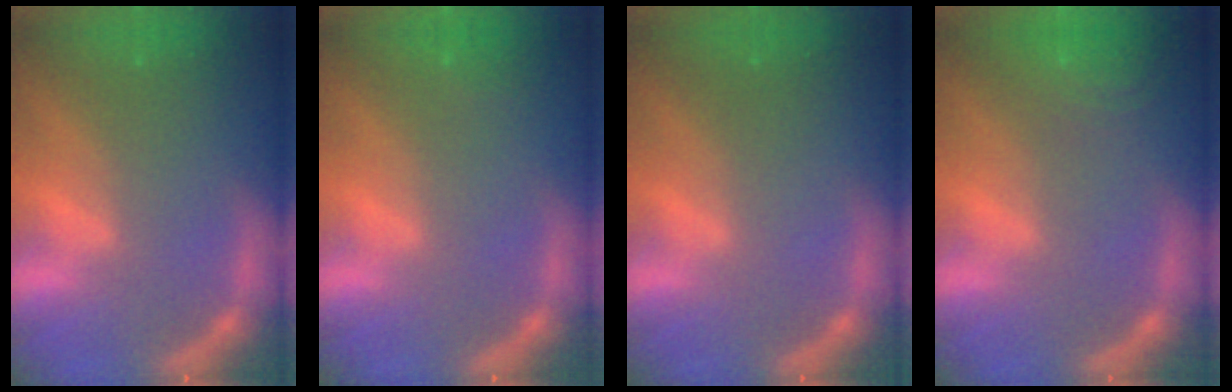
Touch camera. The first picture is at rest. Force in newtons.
{"total": 0.9}
{"total": 0.0}
{"total": 6.5}